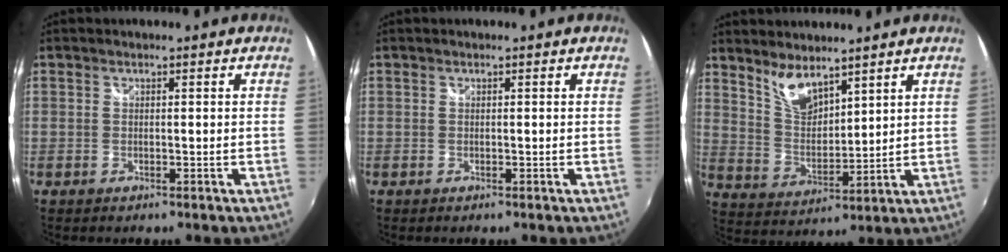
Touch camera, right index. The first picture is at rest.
{"total": 0.0}
{"total": 7.3, "force": [5.7, 2.6, 3.8], "torque": [-0.068, -0.004, 0.116]}